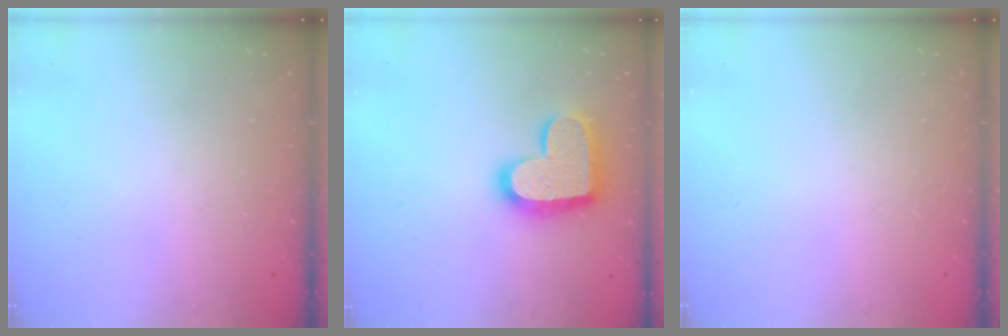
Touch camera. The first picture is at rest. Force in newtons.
{"total": 17.7, "press": 17.7, "slide": 1.2}
{"total": 0.0}